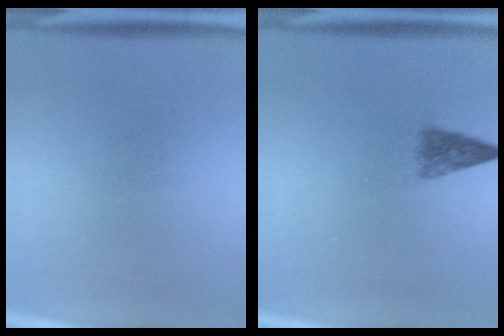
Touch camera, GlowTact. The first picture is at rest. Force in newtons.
{"total": 2.9}